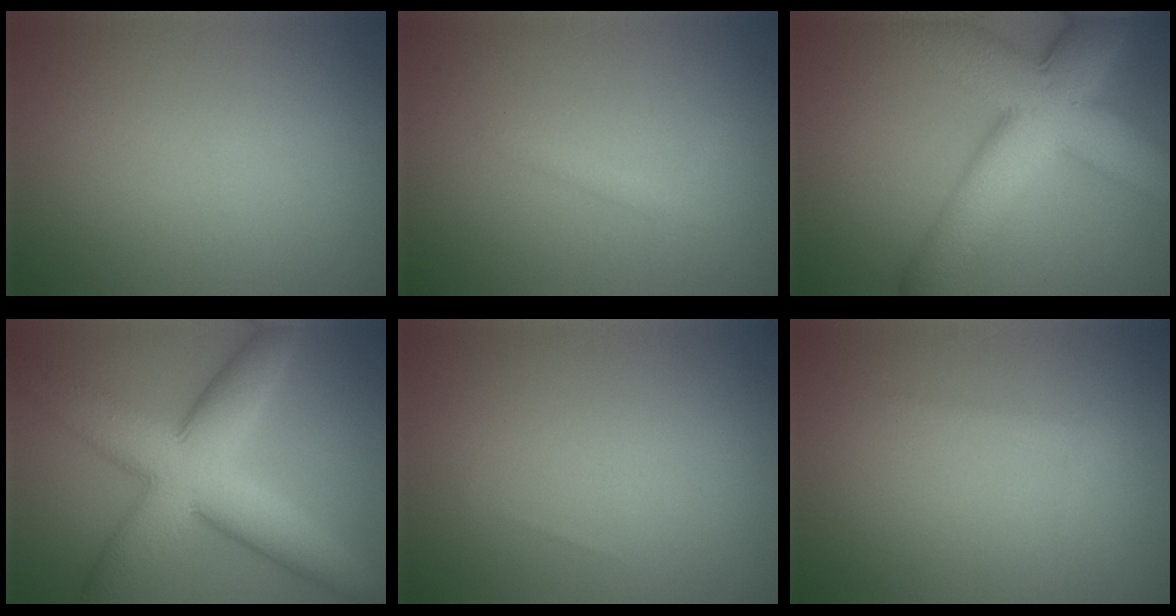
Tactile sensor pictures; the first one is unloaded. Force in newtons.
{"total": 0.9, "press": 0.9, "slide": 0.0}
{"total": 12.0, "press": 12.0, "slide": 0.2}
{"total": 10.2, "press": 10.2, "slide": 0.6}
{"total": 0.0}
{"total": 0.7, "press": 0.7, "slide": 0.0}